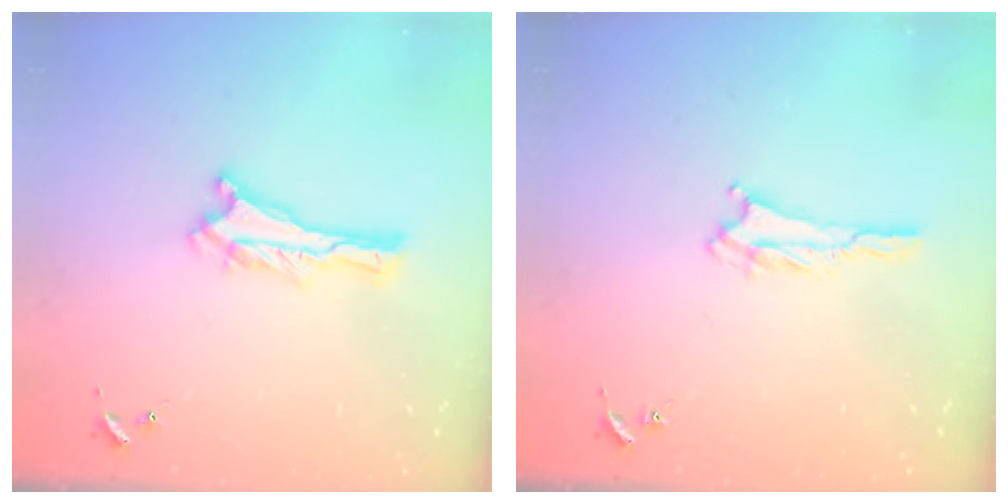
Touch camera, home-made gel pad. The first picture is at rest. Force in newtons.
{"total": 1.8, "press": 1.8, "slide": 0.2}